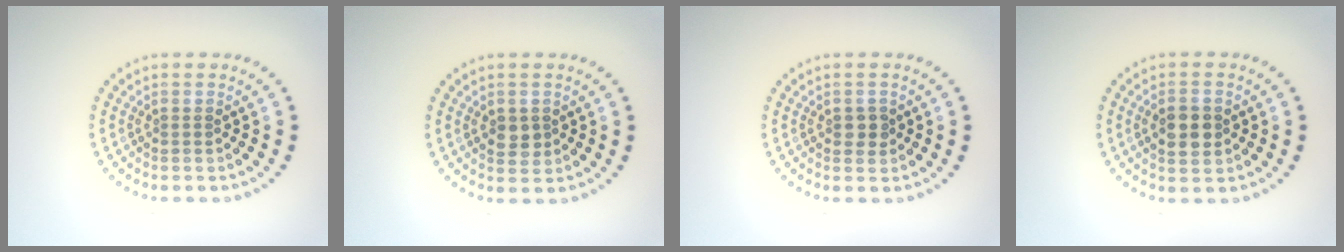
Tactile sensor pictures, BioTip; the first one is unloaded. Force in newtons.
{"total": 1.8, "press": 1.8, "slide": 0.4}
{"total": 1.5, "press": 1.4, "slide": 0.2}
{"total": 3.4, "press": 3.4, "slide": 0.1}